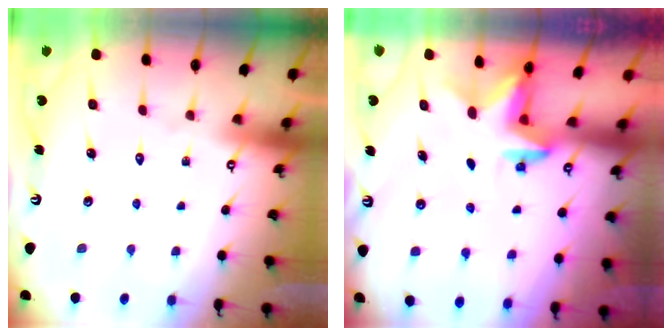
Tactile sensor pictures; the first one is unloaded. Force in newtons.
{"total": 2.5, "press": 2.5, "slide": 0.4}